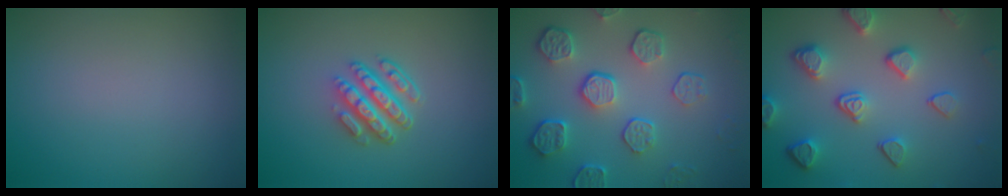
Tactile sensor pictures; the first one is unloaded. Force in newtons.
{"total": 4.7, "press": 3.4, "slide": 3.2}
{"total": 5.6, "press": 4.2, "slide": 3.7}
{"total": 4.9, "press": 3.8, "slide": 3.1}